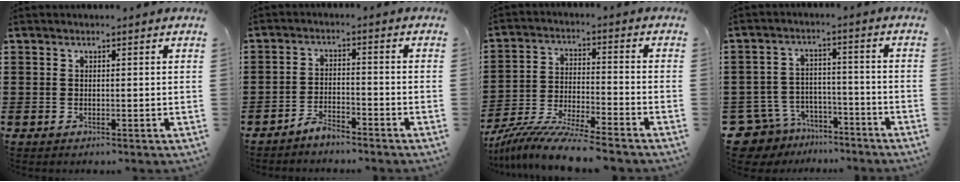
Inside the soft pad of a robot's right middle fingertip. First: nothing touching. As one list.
[{"total": 3.0, "force": [-2.9, 0.2, 0.4], "torque": [-0.014, 0.003, -0.060]}, {"total": 9.2, "force": [-8.7, -0.1, 2.9], "torque": [-0.051, 0.007, -0.167]}, {"total": 6.4, "force": [-5.9, 2.4, 0.6], "torque": [-0.041, 0.009, -0.125]}]